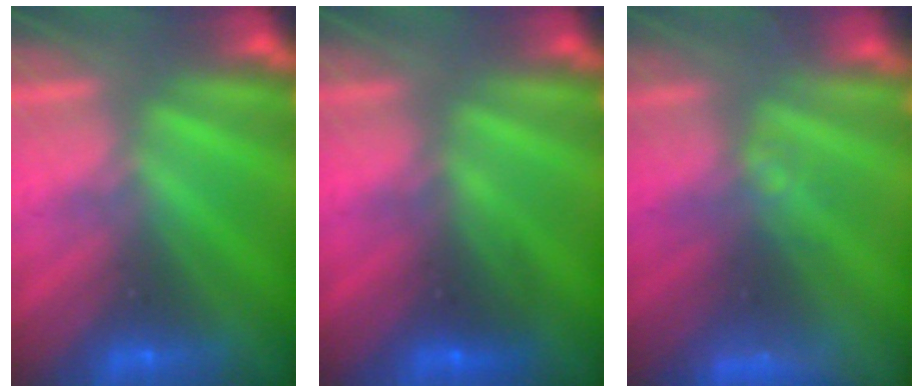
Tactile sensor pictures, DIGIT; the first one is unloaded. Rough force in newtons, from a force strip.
{"total": 2.7}
{"total": 3.4}